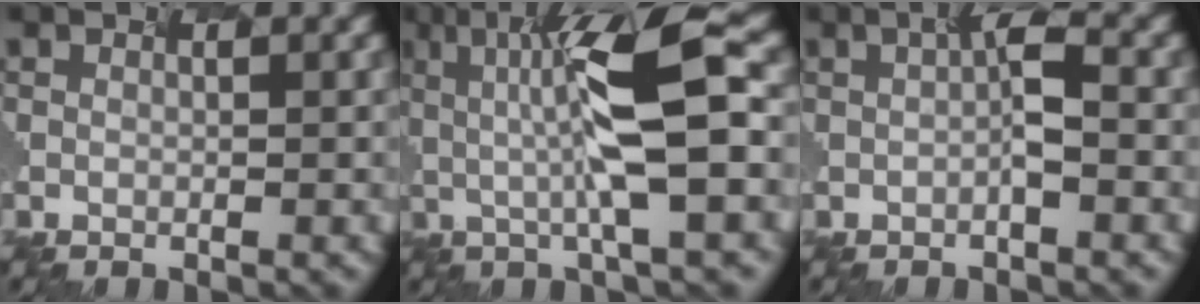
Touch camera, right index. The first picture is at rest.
{"total": 7.7, "force": [-0.3, 0.8, 7.6], "torque": [-0.163, 0.006, 0.021]}
{"total": 1.3, "force": [-0.7, -0.7, 1.0], "torque": [-0.043, 0.000, 0.015]}